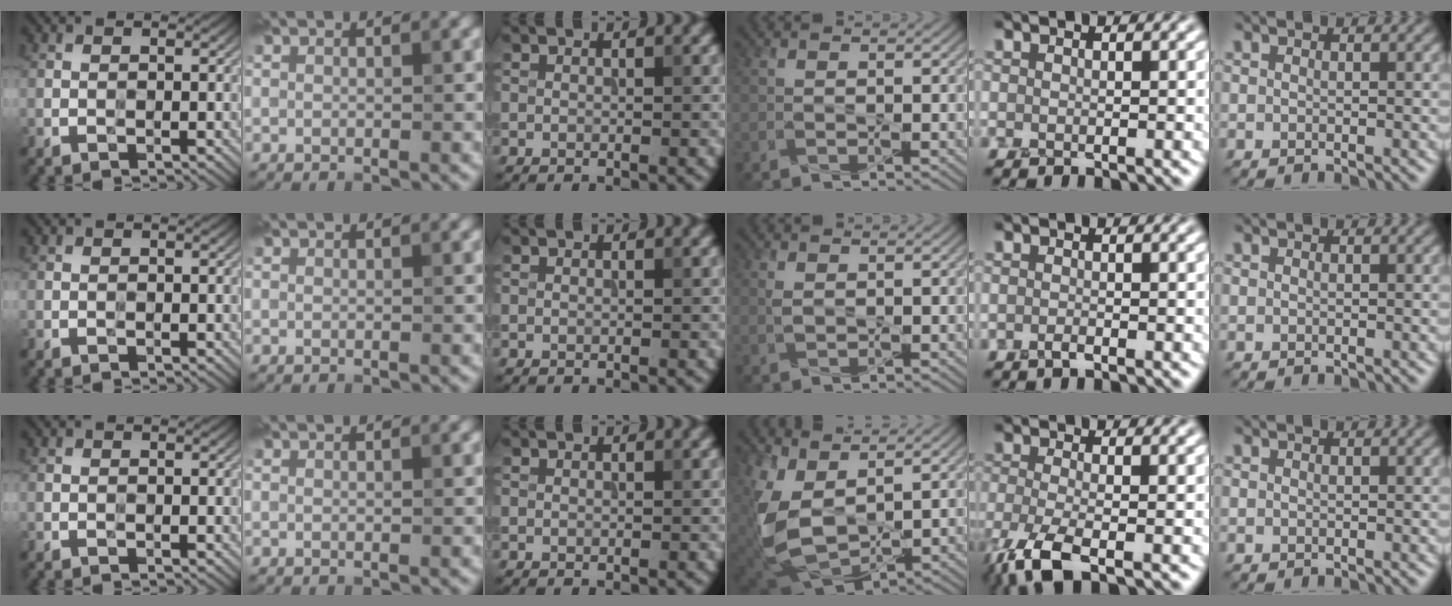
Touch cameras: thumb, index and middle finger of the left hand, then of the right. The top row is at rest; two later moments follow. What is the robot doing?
{"motion": "squeeze", "object": "tweezer"}